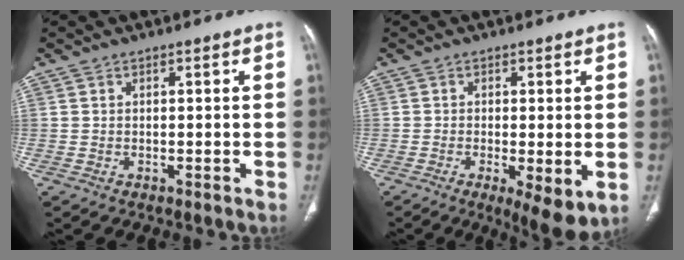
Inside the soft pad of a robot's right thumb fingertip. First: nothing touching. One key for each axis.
{"total": 7.7, "fx": -2.0, "fy": 2.3, "fz": 7.0, "tx": -0.111, "ty": -0.022, "tz": -0.030}